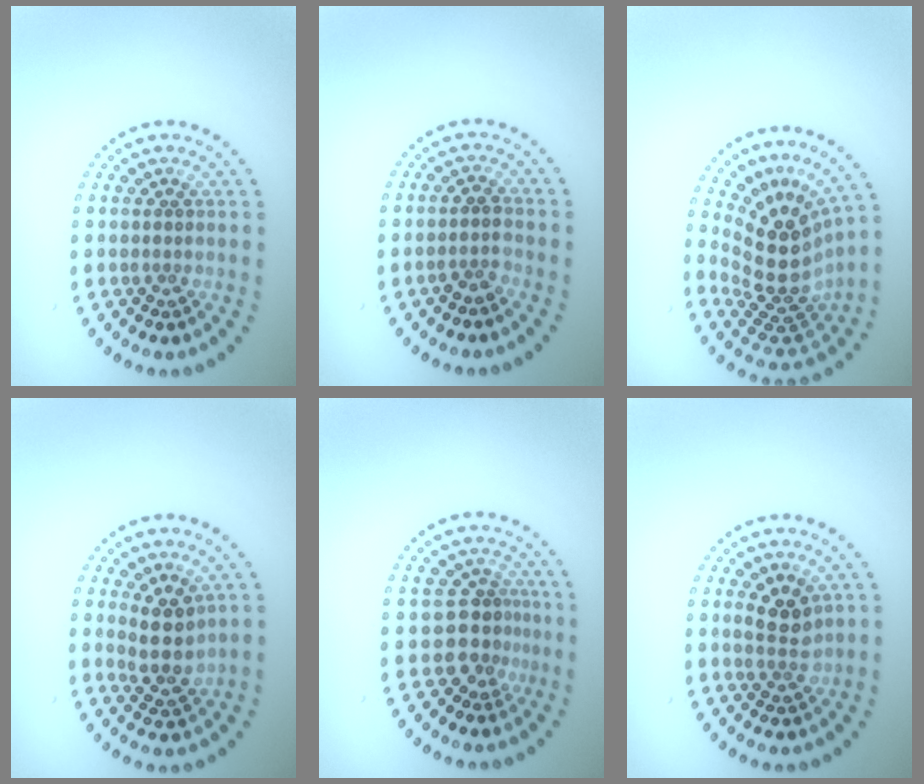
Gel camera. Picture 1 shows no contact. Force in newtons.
{"total": 1.4, "press": 1.2, "slide": 0.6}
{"total": 5.4, "press": 3.9, "slide": 3.7}
{"total": 3.1, "press": 2.7, "slide": 1.5}
{"total": 2.9, "press": 1.9, "slide": 2.1}
{"total": 2.6, "press": 2.4, "slide": 1.0}